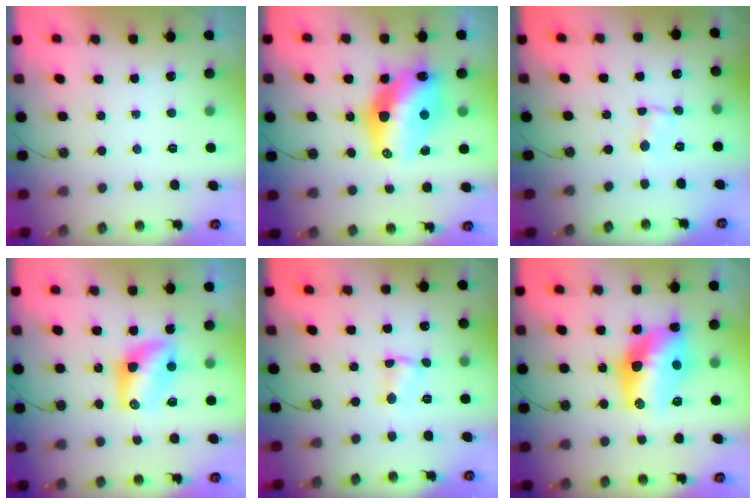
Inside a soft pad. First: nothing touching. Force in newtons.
{"total": 17.4, "press": 17.1, "slide": 3.3}
{"total": 0.6, "press": 0.6, "slide": 0.1}
{"total": 7.4, "press": 7.4, "slide": 0.2}
{"total": 2.7, "press": 2.7, "slide": 0.4}
{"total": 15.4, "press": 15.3, "slide": 1.5}